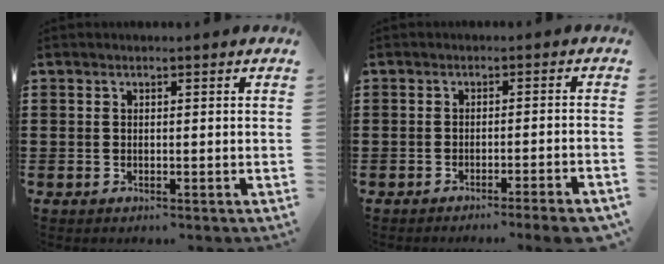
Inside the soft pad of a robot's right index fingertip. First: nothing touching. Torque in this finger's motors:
{"motor_torque": [1.19, -0.48, 0.32, 0.06]}